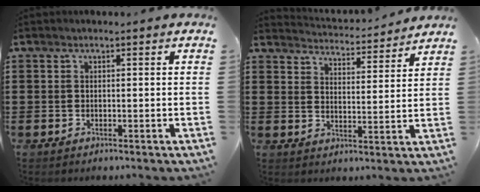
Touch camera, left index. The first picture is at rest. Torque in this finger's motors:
{"motor_torque": [0.25, -0.23, 0.18, 0.02]}